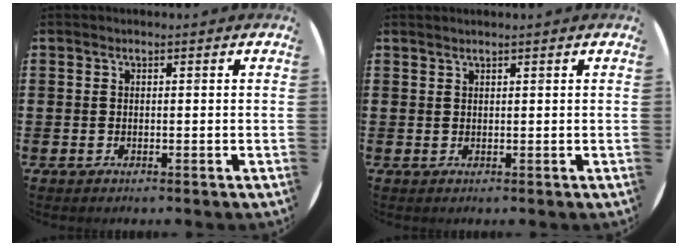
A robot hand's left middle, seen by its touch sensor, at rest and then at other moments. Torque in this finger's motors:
{"motor_torque": [0.04, -0.36, -0.02, -0.01]}